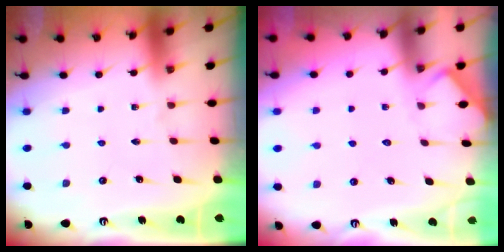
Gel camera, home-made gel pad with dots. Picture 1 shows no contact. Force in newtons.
{"total": 4.3, "press": 4.3, "slide": 0.3}